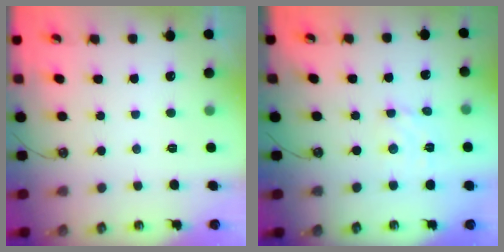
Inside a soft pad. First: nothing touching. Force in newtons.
{"total": 3.7, "press": 3.7, "slide": 0.4}